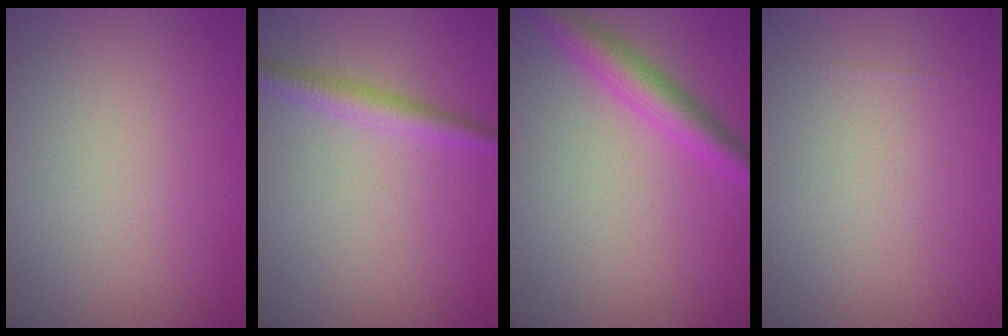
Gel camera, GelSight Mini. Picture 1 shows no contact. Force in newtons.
{"total": 2.5, "press": 2.5, "slide": 0.1}
{"total": 4.0, "press": 3.9, "slide": 0.2}
{"total": 0.0}